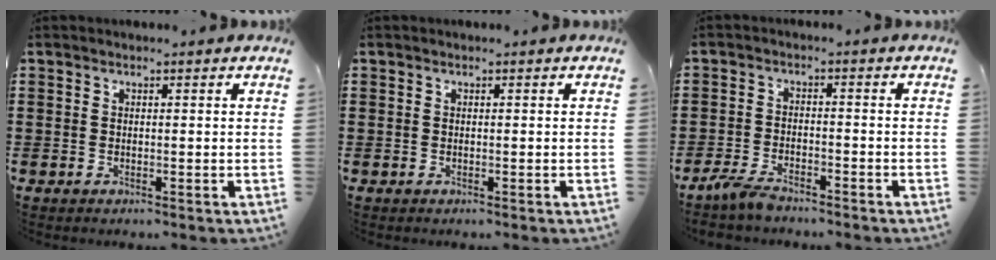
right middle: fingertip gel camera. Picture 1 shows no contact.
{"total": 0.0}
{"total": 3.9, "force": [-3.4, 0.9, 1.7], "torque": [-0.050, -0.002, -0.072]}